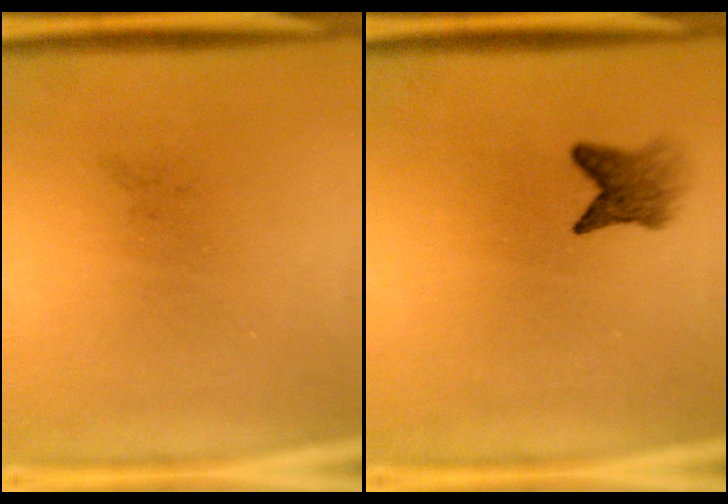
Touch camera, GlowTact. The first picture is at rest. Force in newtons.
{"total": 3.1}